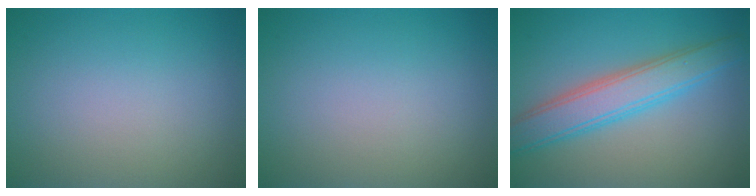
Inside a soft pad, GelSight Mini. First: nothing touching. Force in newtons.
{"total": 0.0}
{"total": 5.1, "press": 5.1, "slide": 0.1}